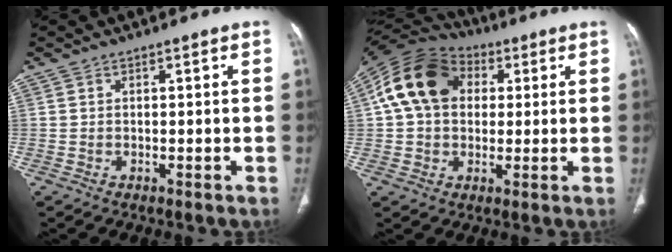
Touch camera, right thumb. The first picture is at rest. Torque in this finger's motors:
{"motor_torque": [-0.20, 2.45, 1.24, -0.24, 0.16]}